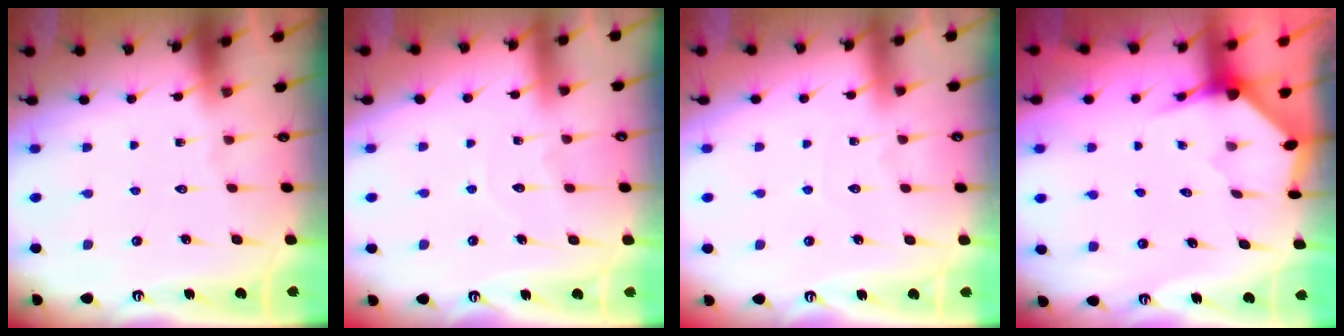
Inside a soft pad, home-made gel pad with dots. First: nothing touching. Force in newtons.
{"total": 5.4, "press": 5.4, "slide": 0.3}
{"total": 3.6, "press": 3.6, "slide": 0.4}
{"total": 3.4, "press": 3.3, "slide": 0.3}